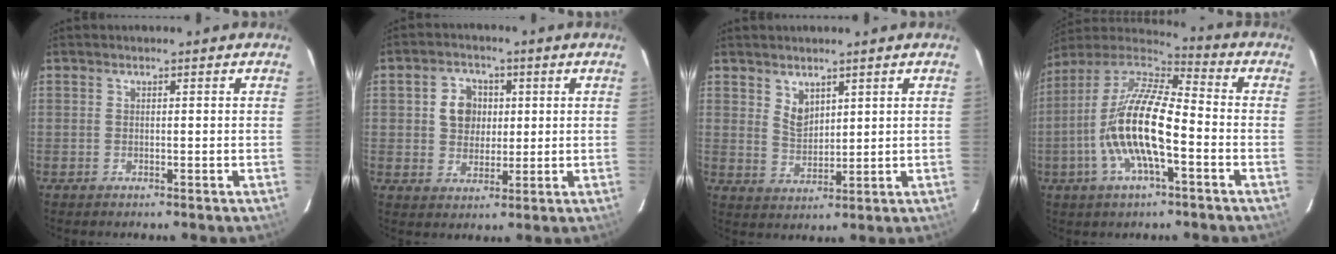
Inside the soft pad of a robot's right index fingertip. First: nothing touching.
{"total": 6.4, "force": [1.1, 5.6, 3.0], "torque": [-0.056, 0.019, 0.024]}
{"total": 4.2, "force": [2.8, 2.4, 1.9], "torque": [-0.028, 0.000, 0.056]}
{"total": 17.5, "force": [-4.7, 5.2, 16.0], "torque": [-0.308, -0.008, -0.096]}